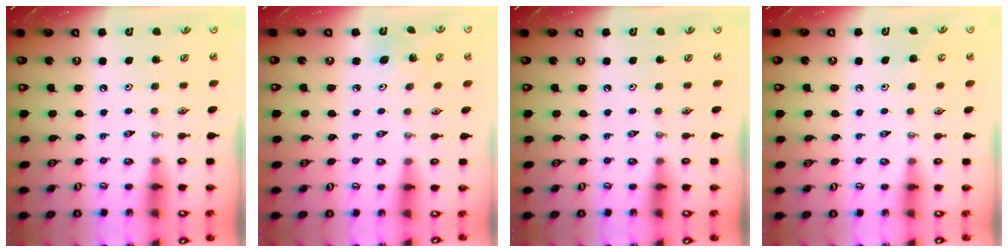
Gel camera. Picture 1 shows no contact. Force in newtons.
{"total": 5.2, "press": 5.1, "slide": 1.0}
{"total": 0.0}
{"total": 4.3, "press": 4.3, "slide": 0.3}